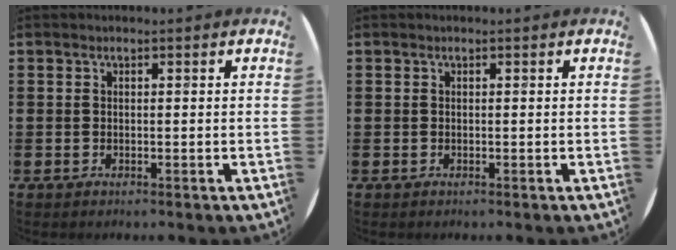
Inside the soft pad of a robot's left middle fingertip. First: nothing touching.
{"total": 0.0}